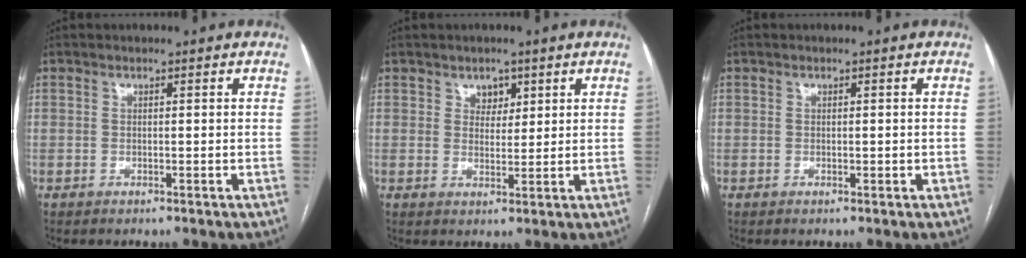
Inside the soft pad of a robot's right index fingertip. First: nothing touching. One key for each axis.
{"total": 2.8, "fx": 1.6, "fy": 1.9, "fz": 1.2, "tx": -0.014, "ty": 0.000, "tz": 0.027}
{"total": 0.7, "fx": -0.1, "fy": 0.3, "fz": 0.6, "tx": -0.010, "ty": -0.001, "tz": 0.001}